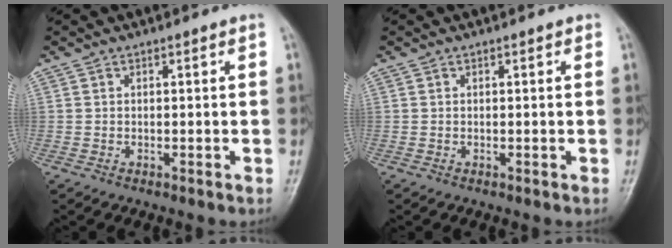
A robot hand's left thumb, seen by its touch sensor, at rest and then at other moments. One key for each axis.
{"total": 0.0}